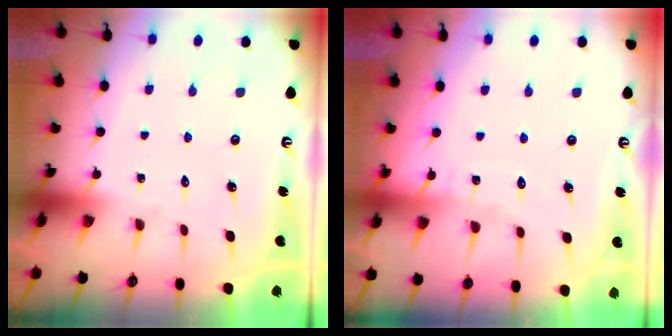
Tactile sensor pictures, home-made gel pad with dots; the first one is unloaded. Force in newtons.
{"total": 3.2, "press": 3.2, "slide": 0.4}